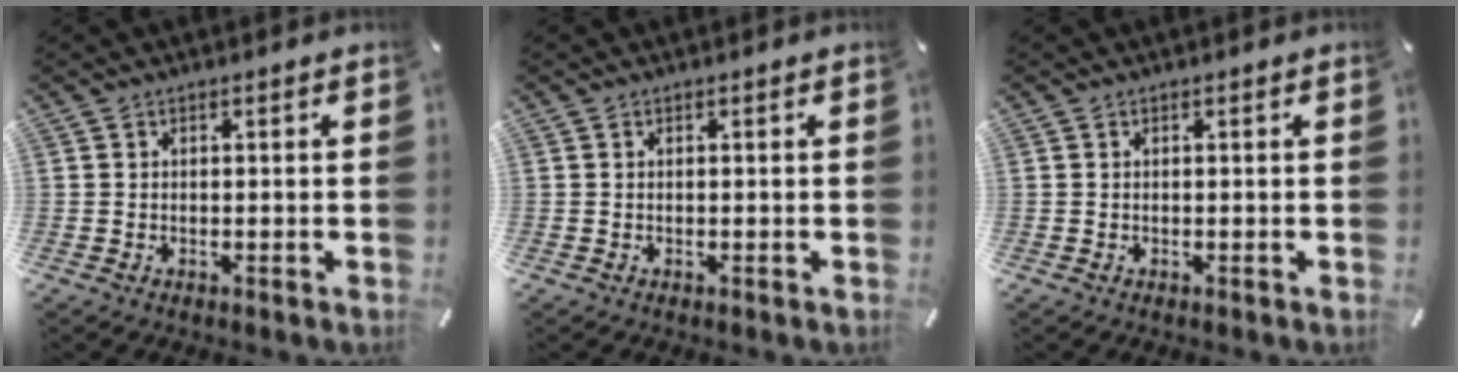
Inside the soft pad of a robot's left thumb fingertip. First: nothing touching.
{"total": 0.0}
{"total": 0.0}